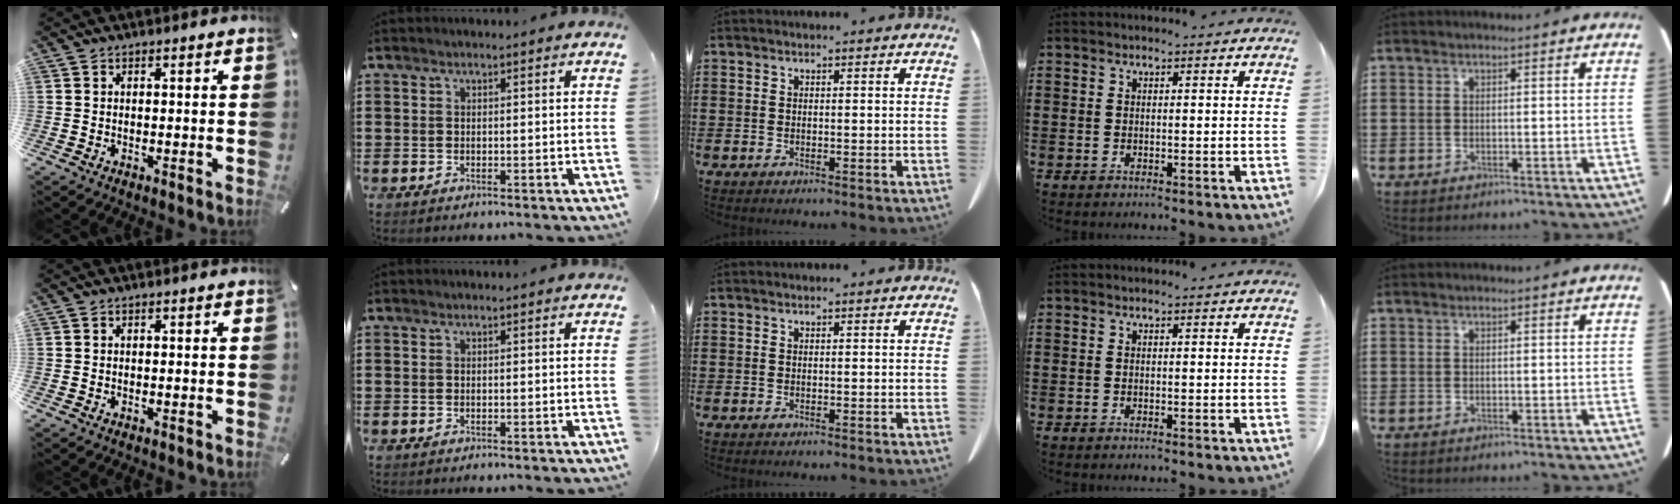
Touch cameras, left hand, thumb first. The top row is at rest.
{}